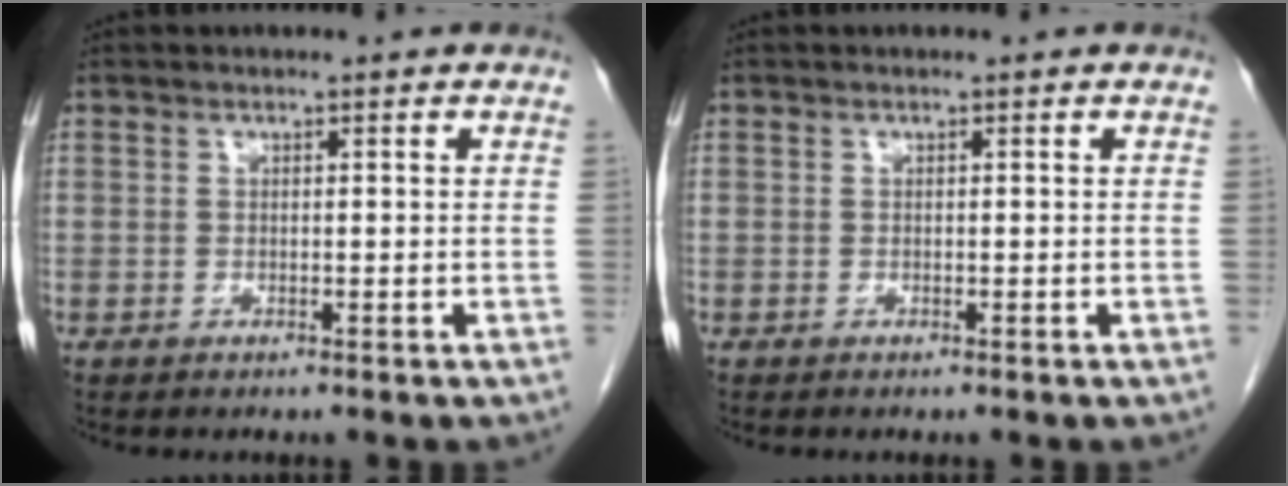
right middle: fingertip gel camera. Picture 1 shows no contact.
{"total": 0.0}